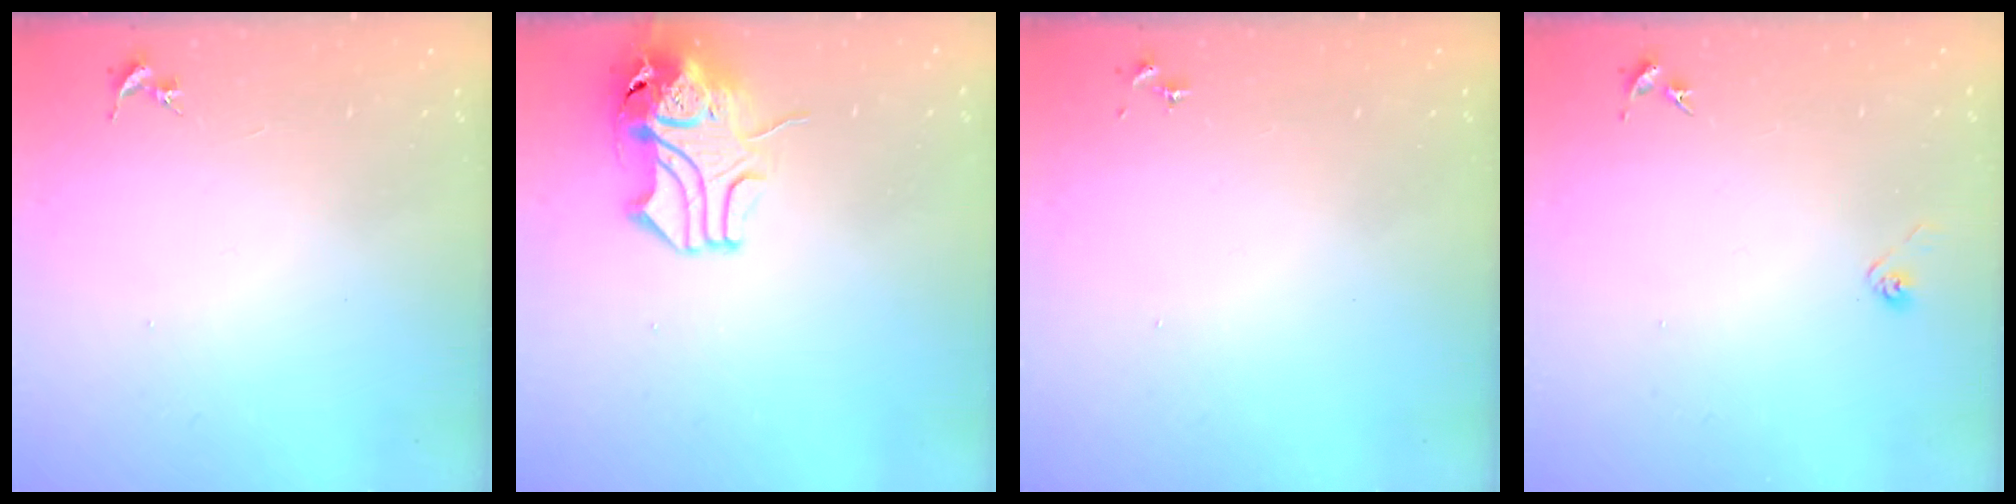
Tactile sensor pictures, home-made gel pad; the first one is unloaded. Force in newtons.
{"total": 11.1, "press": 11.0, "slide": 1.9}
{"total": 0.0}
{"total": 3.3, "press": 3.2, "slide": 0.8}